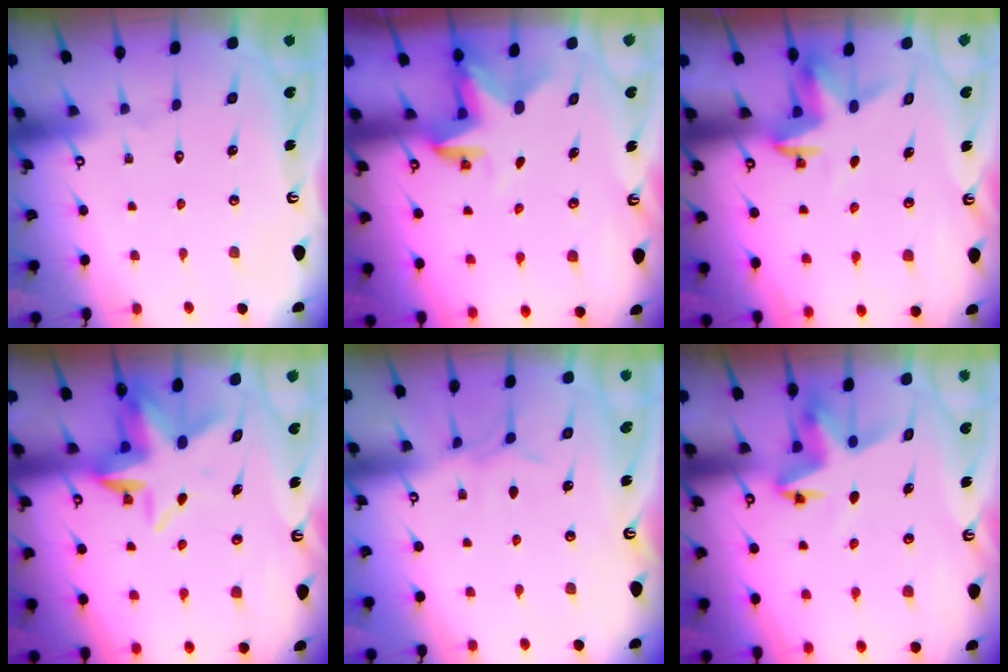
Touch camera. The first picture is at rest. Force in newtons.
{"total": 2.8, "press": 2.8, "slide": 0.2}
{"total": 3.7, "press": 3.6, "slide": 0.2}
{"total": 7.4, "press": 7.4, "slide": 1.1}
{"total": 4.6, "press": 4.6, "slide": 0.6}
{"total": 5.1, "press": 5.1, "slide": 0.2}